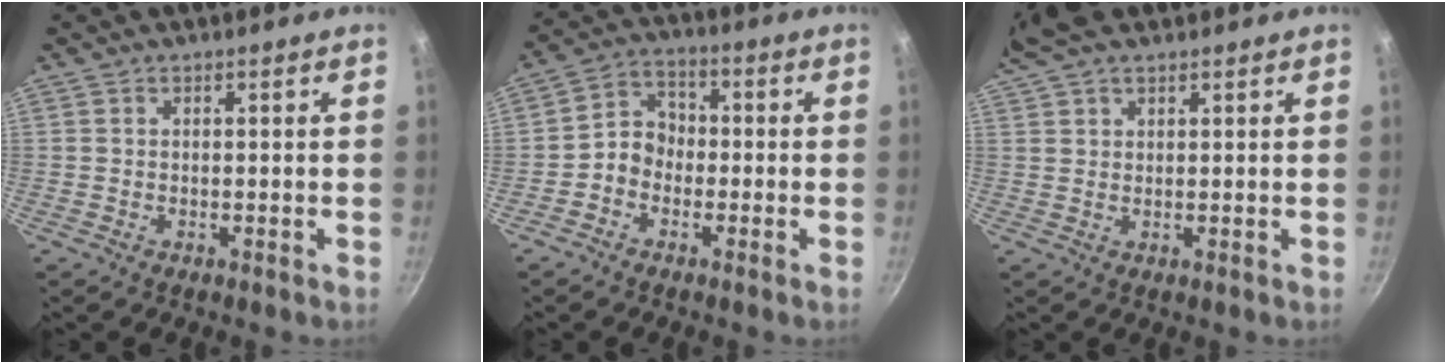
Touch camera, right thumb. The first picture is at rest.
{"total": 5.9, "force": [-1.7, 4.9, 2.8], "torque": [-0.016, 0.028, -0.046]}
{"total": 7.5, "force": [5.2, 3.3, 4.3], "torque": [-0.078, 0.016, 0.095]}